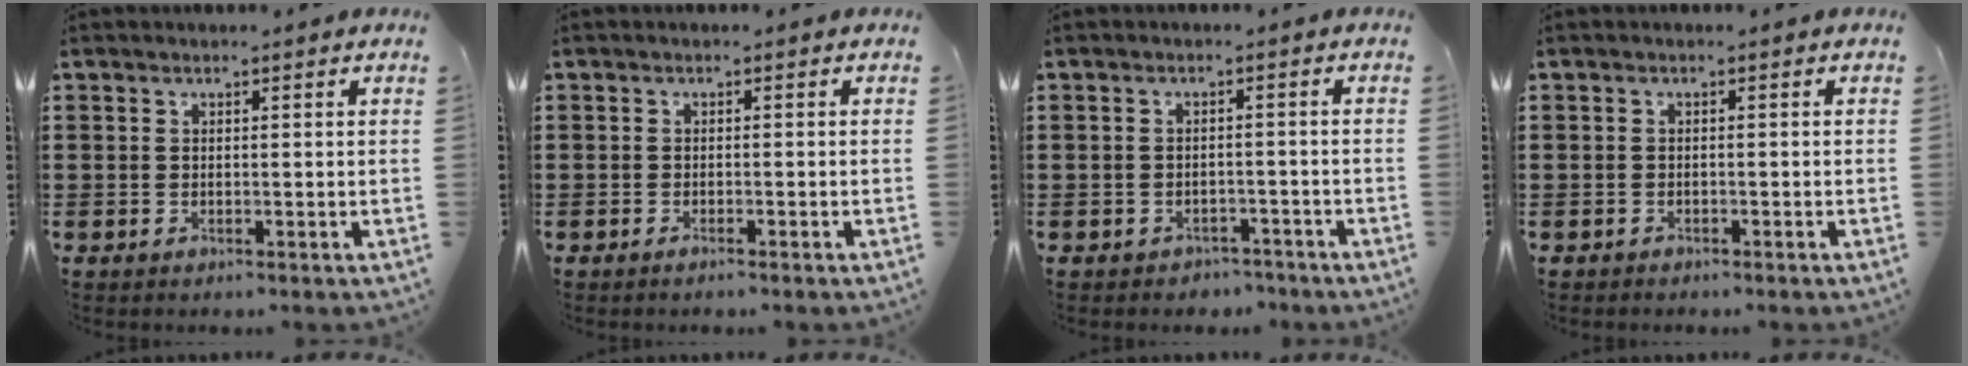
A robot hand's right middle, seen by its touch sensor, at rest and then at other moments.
{"total": 0.6, "force": [-0.5, 0.0, 0.3], "torque": [-0.007, -0.002, -0.009]}
{"total": 1.7, "force": [-1.7, 0.4, -0.2], "torque": [-0.003, -0.001, -0.038]}
{"total": 0.8, "force": [-0.7, 0.1, -0.1], "torque": [0.000, 0.000, -0.017]}